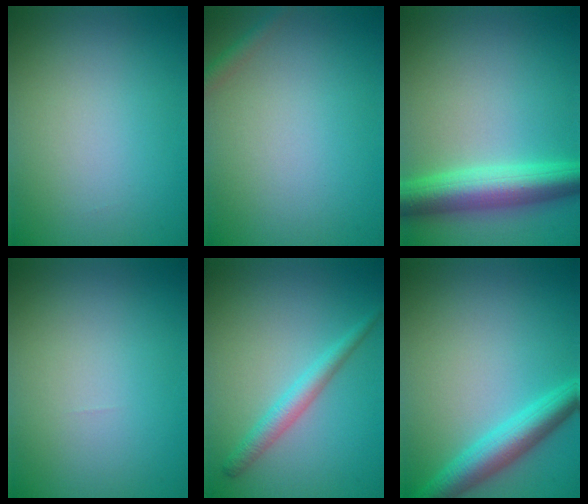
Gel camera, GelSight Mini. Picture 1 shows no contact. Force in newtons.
{"total": 1.2, "press": 1.2, "slide": 0.1}
{"total": 6.6, "press": 6.6, "slide": 0.1}
{"total": 0.0}
{"total": 2.5, "press": 2.5, "slide": 0.0}
{"total": 4.8, "press": 4.8, "slide": 0.1}